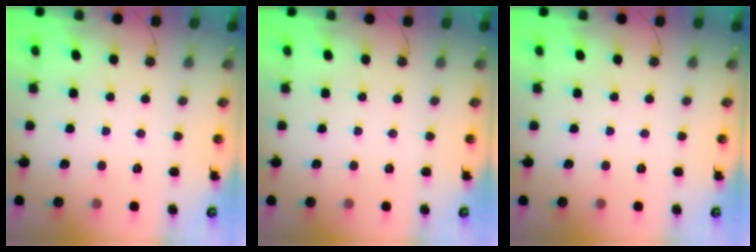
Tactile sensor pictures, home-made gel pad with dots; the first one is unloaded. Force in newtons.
{"total": 0.0}
{"total": 0.0}